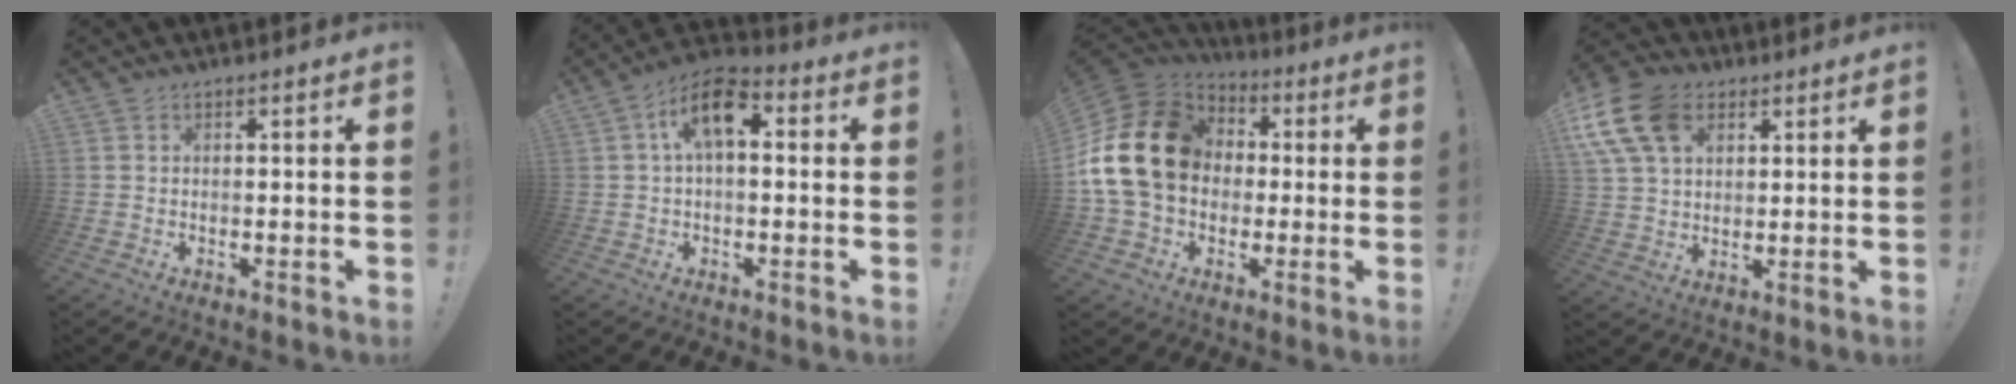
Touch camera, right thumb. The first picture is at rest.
{"total": 10.3, "force": [2.5, 5.3, 8.5], "torque": [-0.137, -0.001, 0.045]}
{"total": 22.3, "force": [2.4, 17.2, 14.0], "torque": [-0.261, 0.010, 0.059]}
{"total": 15.7, "force": [6.5, 10.5, 9.7], "torque": [-0.197, -0.023, 0.123]}